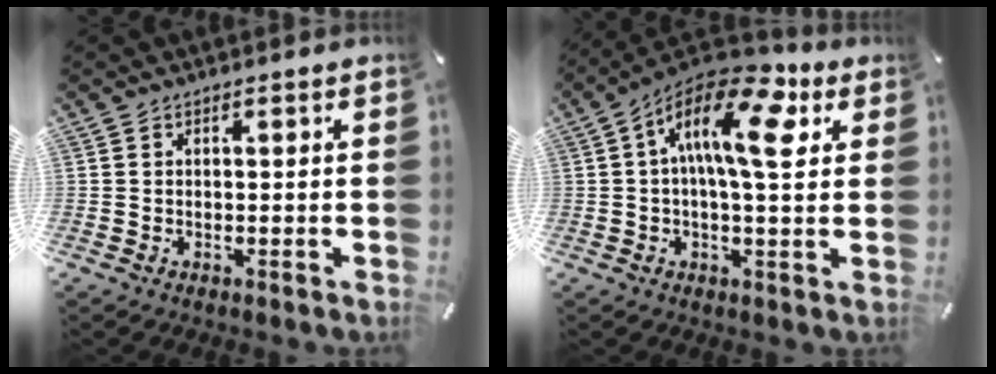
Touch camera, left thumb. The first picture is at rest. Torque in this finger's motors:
{"motor_torque": [2.38, 2.63, 1.55, -1.21, 0.28]}